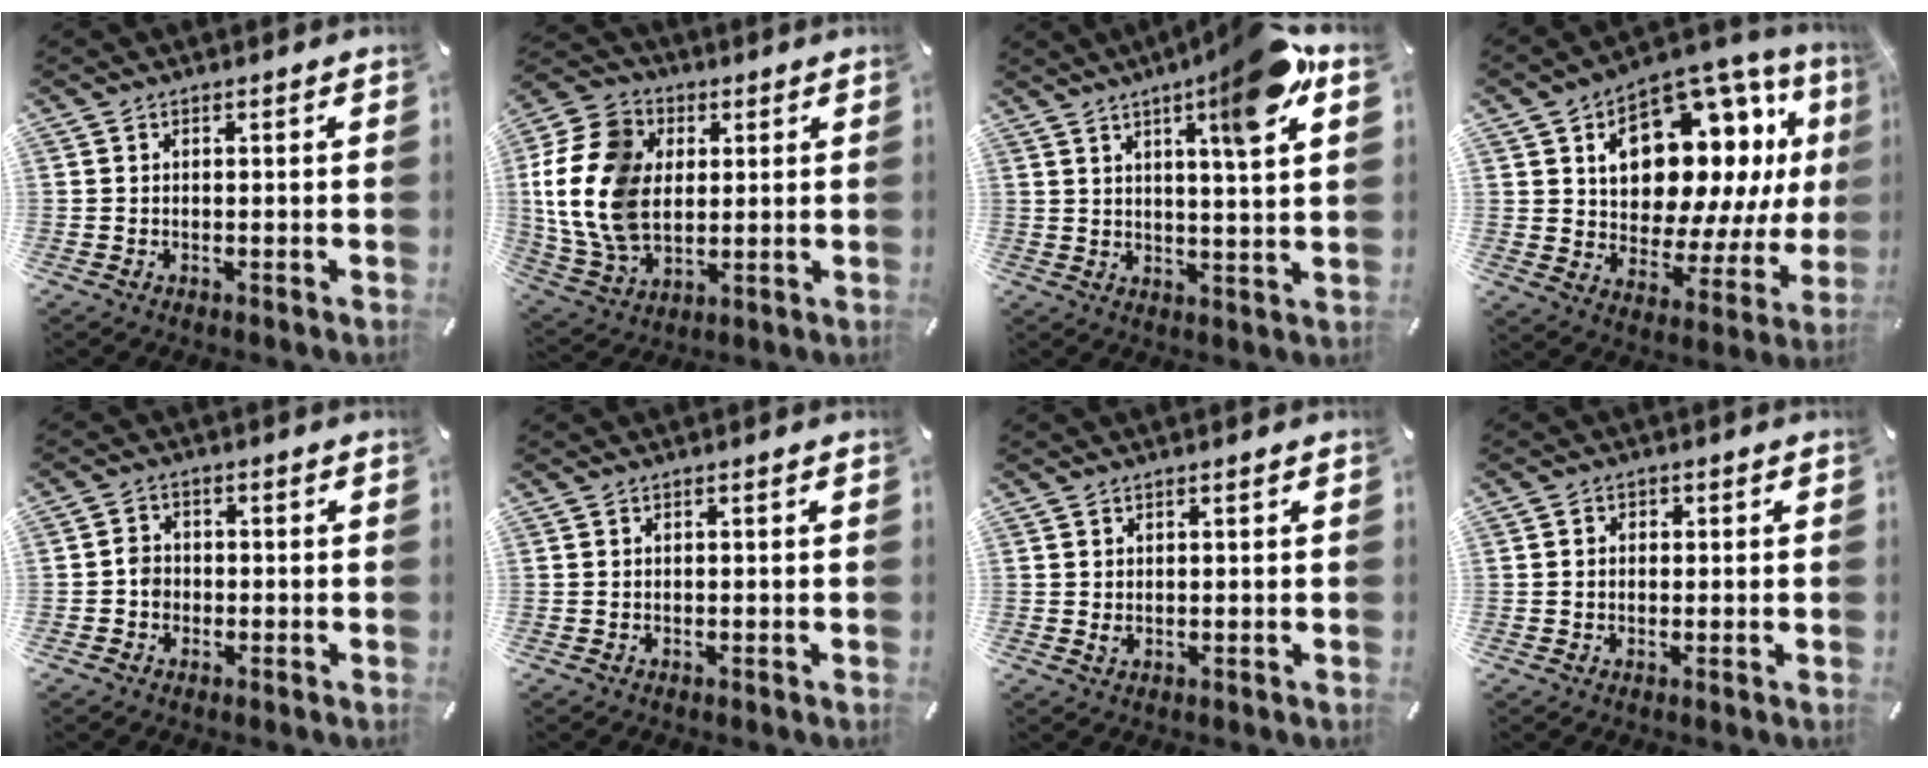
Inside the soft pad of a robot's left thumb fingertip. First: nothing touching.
{"total": 17.7, "force": [1.7, 13.9, 10.8], "torque": [-0.262, 0.003, 0.030]}
{"total": 12.9, "force": [7.3, 1.3, 10.5], "torque": [-0.161, -0.030, 0.108]}
{"total": 18.9, "force": [8.2, 11.7, 12.4], "torque": [-0.191, -0.051, 0.140]}
{"total": 3.0, "force": [-0.9, 2.6, 1.1], "torque": [-0.019, 0.007, -0.019]}
{"total": 0.0}
{"total": 1.1, "force": [0.3, 0.5, 0.9], "torque": [-0.010, -0.003, 0.003]}
{"total": 1.7, "force": [-0.2, 1.5, 0.8], "torque": [-0.015, 0.008, -0.006]}